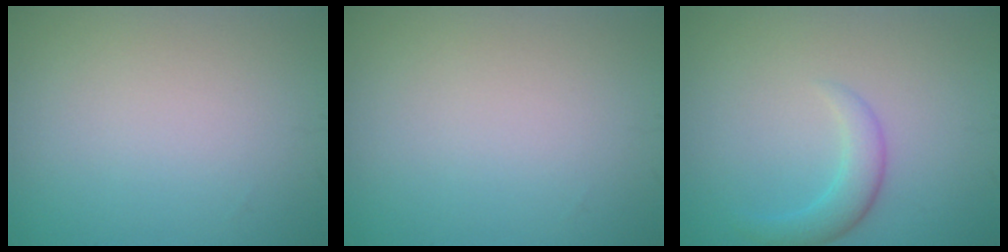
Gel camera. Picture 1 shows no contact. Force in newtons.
{"total": 0.0}
{"total": 2.4, "press": 2.4, "slide": 0.1}